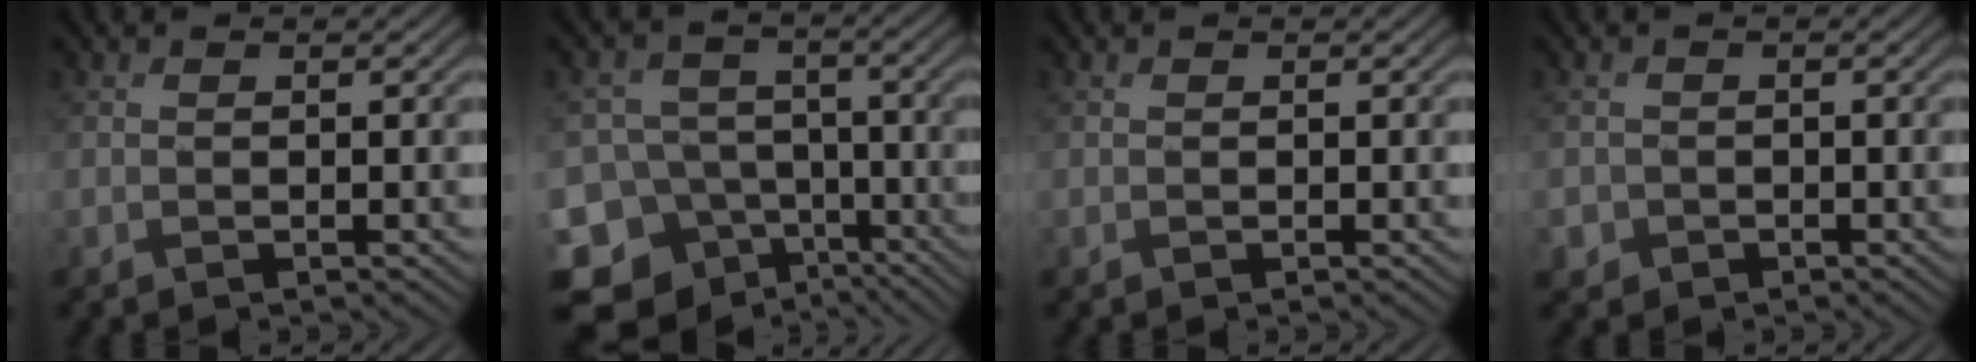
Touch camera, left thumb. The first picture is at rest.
{"total": 15.1, "force": [-10.6, 10.2, 3.5], "torque": [-0.117, -0.035, -0.152]}
{"total": 0.0}
{"total": 1.7, "force": [-0.7, 1.5, 0.2], "torque": [-0.001, -0.007, -0.017]}